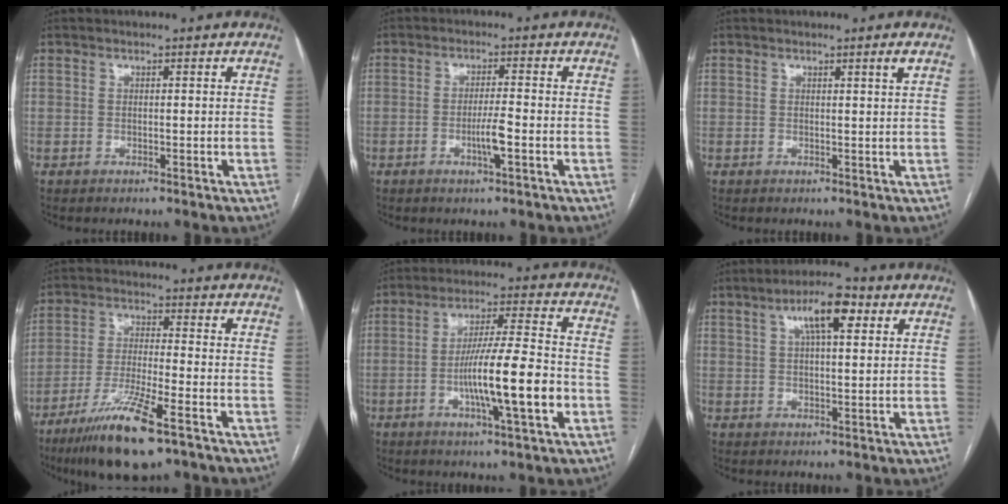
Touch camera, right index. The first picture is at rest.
{"total": 3.7, "force": [-1.3, 0.1, 3.4], "torque": [-0.065, -0.004, -0.024]}
{"total": 1.2, "force": [0.7, -0.4, 0.9], "torque": [-0.018, -0.009, 0.013]}
{"total": 12.0, "force": [-7.4, 1.1, 9.3], "torque": [-0.181, -0.030, -0.130]}
{"total": 12.9, "force": [-3.3, 0.7, 12.5], "torque": [-0.216, -0.001, -0.059]}
{"total": 7.8, "force": [3.5, 2.0, 6.7], "torque": [-0.118, 0.015, 0.056]}